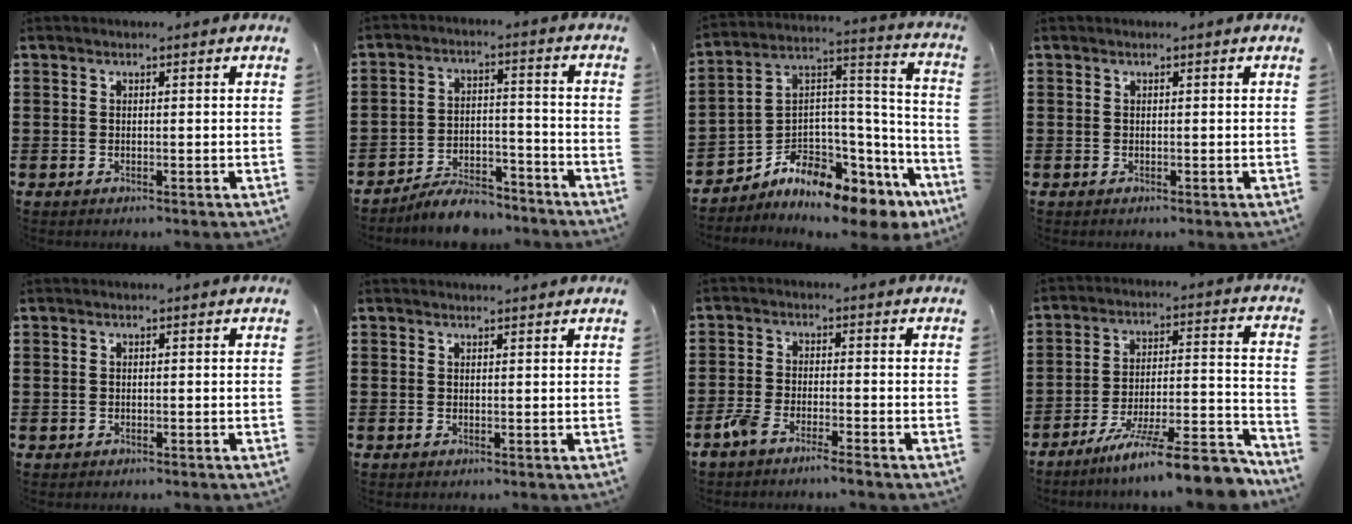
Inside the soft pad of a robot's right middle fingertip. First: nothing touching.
{"total": 6.6, "force": [-6.3, 1.3, 1.6], "torque": [-0.020, 0.017, -0.119]}
{"total": 7.1, "force": [-6.3, 2.4, 2.1], "torque": [-0.054, -0.014, -0.126]}
{"total": 0.0}
{"total": 0.0}
{"total": 0.7, "force": [0.7, 0.0, 0.1], "torque": [0.004, -0.004, 0.012]}
{"total": 3.3, "force": [-2.8, 0.3, 1.7], "torque": [-0.052, -0.003, -0.059]}
{"total": 12.6, "force": [-10.2, 0.6, 7.4], "torque": [-0.107, 0.023, -0.184]}